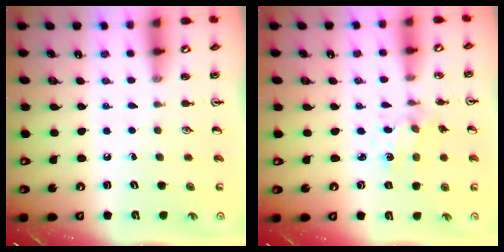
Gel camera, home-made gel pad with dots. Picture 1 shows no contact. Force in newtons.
{"total": 1.4, "press": 1.4, "slide": 0.3}